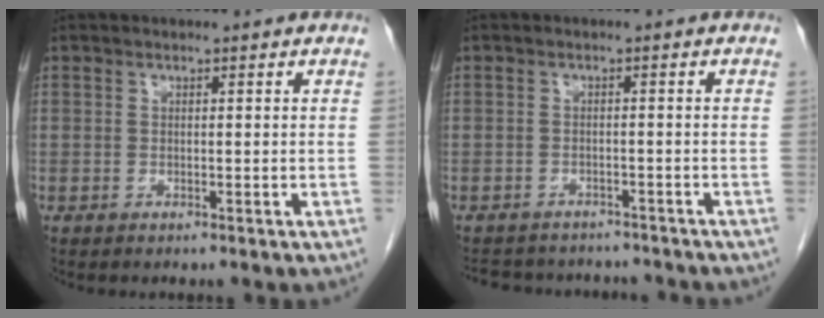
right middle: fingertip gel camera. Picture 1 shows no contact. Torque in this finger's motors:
{"motor_torque": [0.16, -0.15, 0.00, 0.01]}